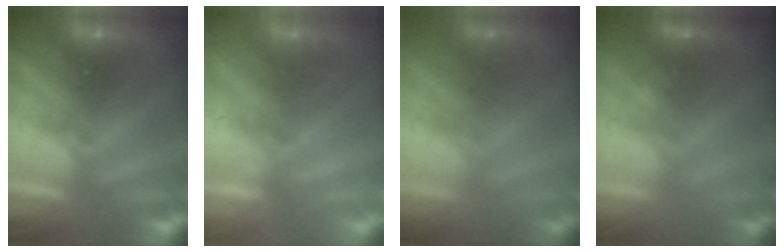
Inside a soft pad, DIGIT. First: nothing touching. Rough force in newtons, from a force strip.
{"total": 2.4}
{"total": 1.7}
{"total": 1.9}